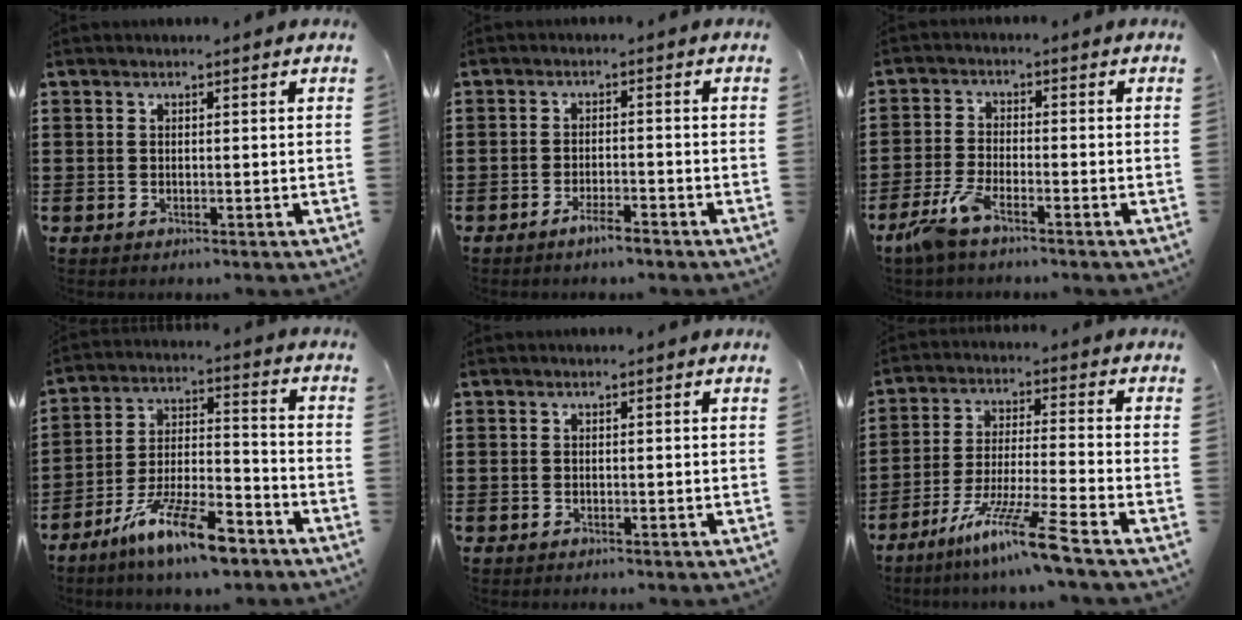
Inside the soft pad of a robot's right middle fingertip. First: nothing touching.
{"total": 2.9, "force": [-2.3, 0.3, 1.7], "torque": [-0.028, 0.004, -0.041]}
{"total": 5.3, "force": [-3.8, 1.2, 3.6], "torque": [-0.093, -0.008, -0.075]}
{"total": 12.0, "force": [-8.9, 2.6, 7.7], "torque": [-0.142, 0.024, -0.165]}
{"total": 0.0}
{"total": 10.5, "force": [-7.7, -0.4, 7.0], "torque": [-0.135, -0.006, -0.151]}